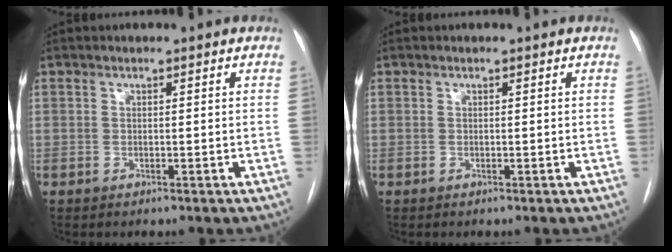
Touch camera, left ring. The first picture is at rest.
{"total": 0.0}